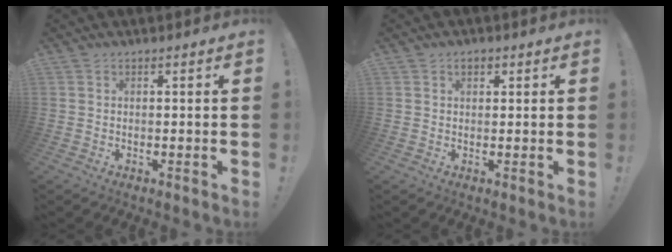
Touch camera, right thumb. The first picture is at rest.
{"total": 1.8, "force": [0.9, 1.1, 1.1], "torque": [-0.015, 0.000, 0.014]}